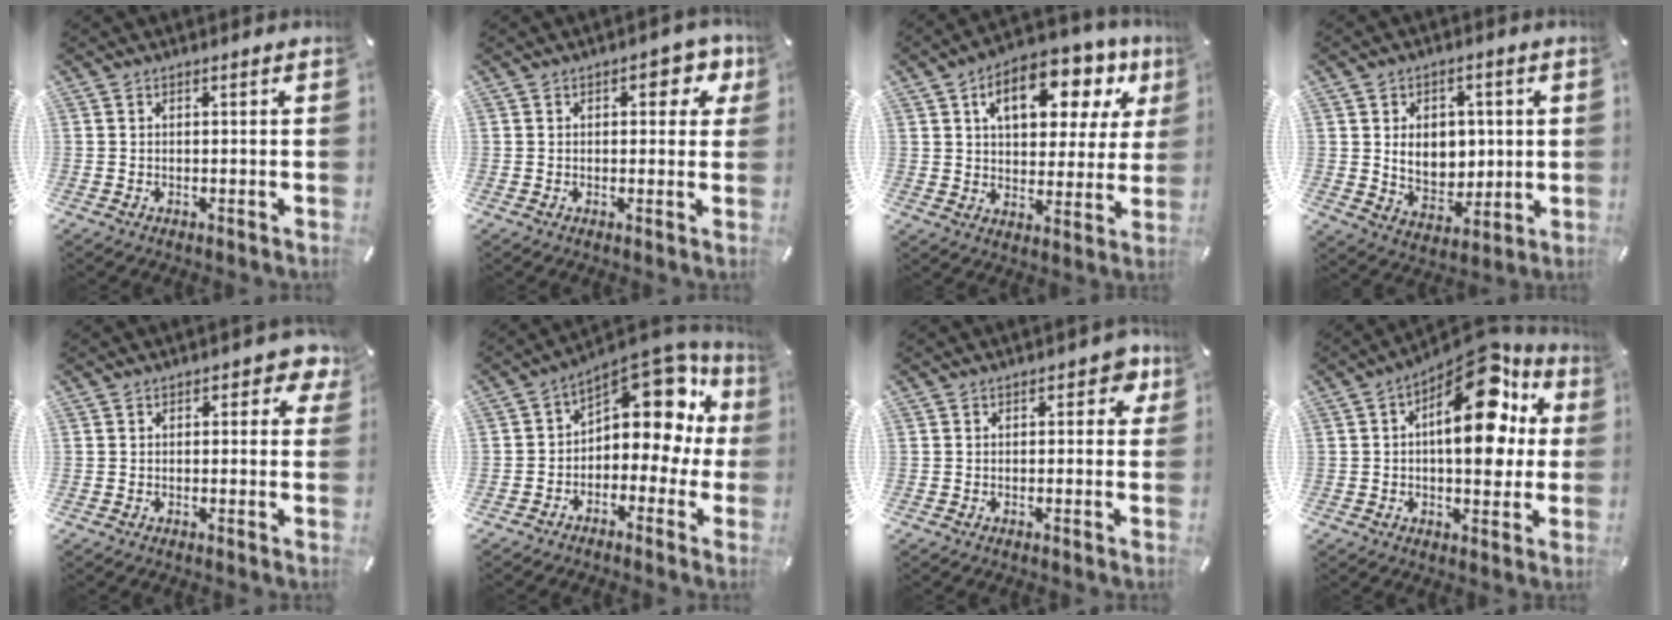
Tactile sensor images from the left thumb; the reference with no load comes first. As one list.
[{"total": 5.9, "force": [2.1, 3.4, 4.4], "torque": [-0.045, -0.004, 0.026]}, {"total": 15.6, "force": [7.4, 9.0, 10.4], "torque": [-0.155, -0.021, 0.122]}, {"total": 9.4, "force": [1.2, 7.6, 5.5], "torque": [-0.086, 0.002, 0.022]}, {"total": 3.1, "force": [1.2, 2.0, 2.0], "torque": [-0.018, 0.002, 0.015]}, {"total": 14.3, "force": [6.4, 8.5, 9.6], "torque": [-0.125, -0.057, 0.107]}, {"total": 3.9, "force": [1.2, 2.3, 2.8], "torque": [-0.026, 0.000, 0.013]}, {"total": 18.5, "force": [6.1, 8.8, 15.1], "torque": [-0.204, -0.041, 0.097]}]